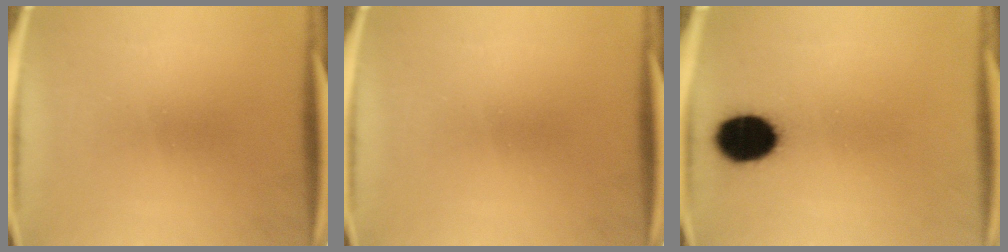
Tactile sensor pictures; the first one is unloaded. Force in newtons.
{"total": 0.0}
{"total": 12.0}